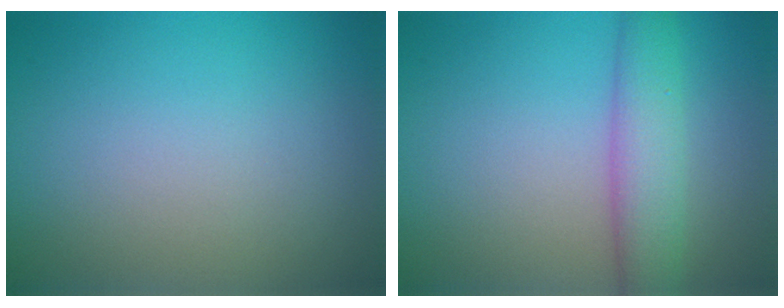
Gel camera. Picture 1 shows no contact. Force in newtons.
{"total": 4.4, "press": 4.4, "slide": 0.3}